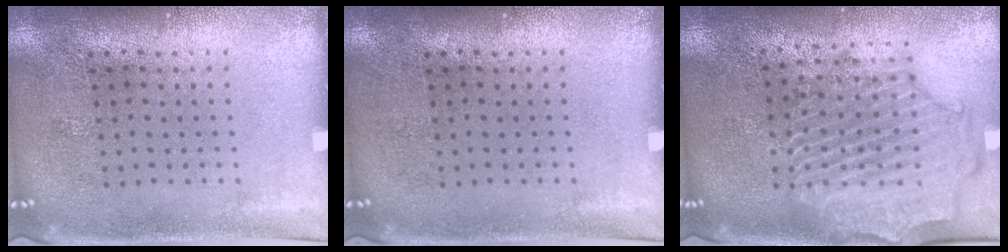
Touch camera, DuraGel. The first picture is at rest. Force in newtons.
{"total": 0.0}
{"total": 2.3, "press": 2.2, "slide": 0.8}